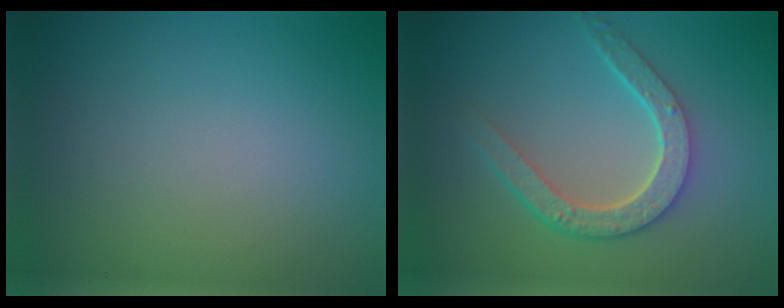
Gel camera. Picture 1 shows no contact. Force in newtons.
{"total": 4.6, "press": 3.5, "slide": 2.9}